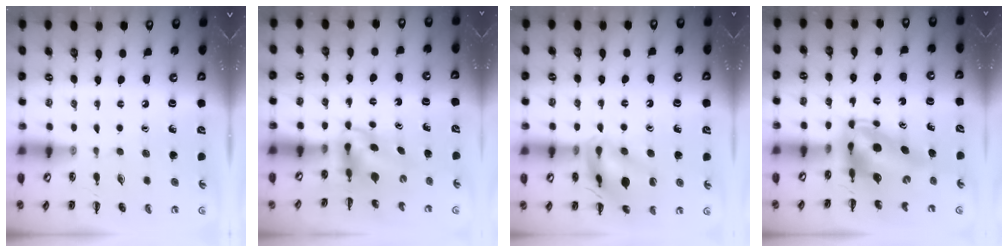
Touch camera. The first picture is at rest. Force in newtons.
{"total": 5.8, "press": 5.7, "slide": 1.0}
{"total": 14.1, "press": 14.0, "slide": 1.8}
{"total": 7.5, "press": 7.2, "slide": 2.0}